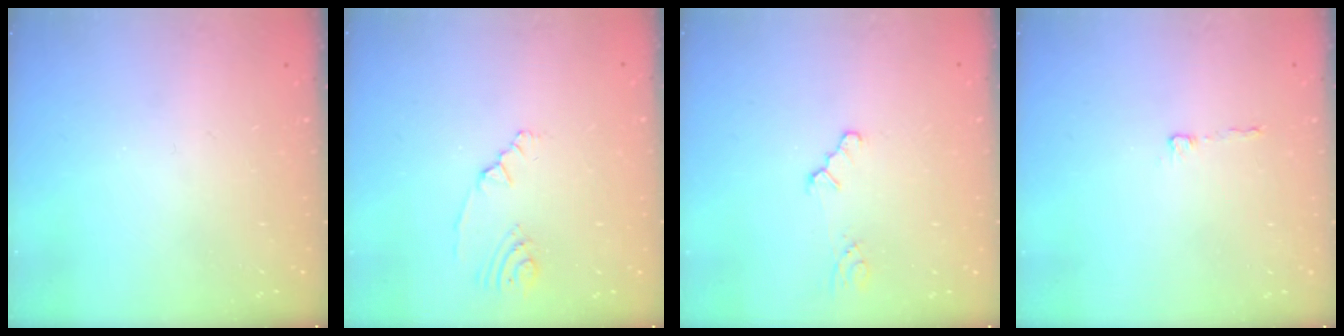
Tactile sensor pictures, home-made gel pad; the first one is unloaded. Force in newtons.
{"total": 2.5, "press": 2.2, "slide": 1.1}
{"total": 1.0, "press": 1.0, "slide": 0.2}
{"total": 2.1, "press": 2.1, "slide": 0.2}